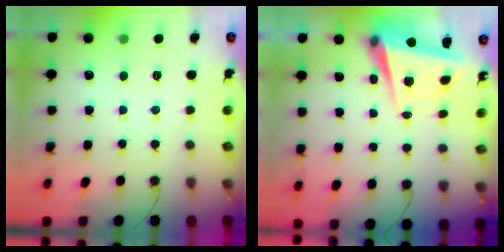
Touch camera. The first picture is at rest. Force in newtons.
{"total": 5.7, "press": 5.5, "slide": 1.4}